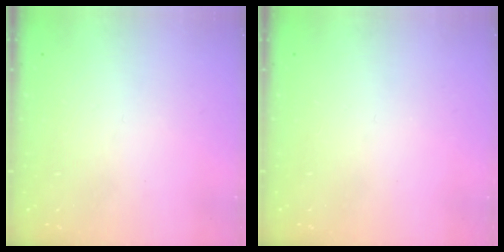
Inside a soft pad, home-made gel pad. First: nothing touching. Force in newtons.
{"total": 0.0}